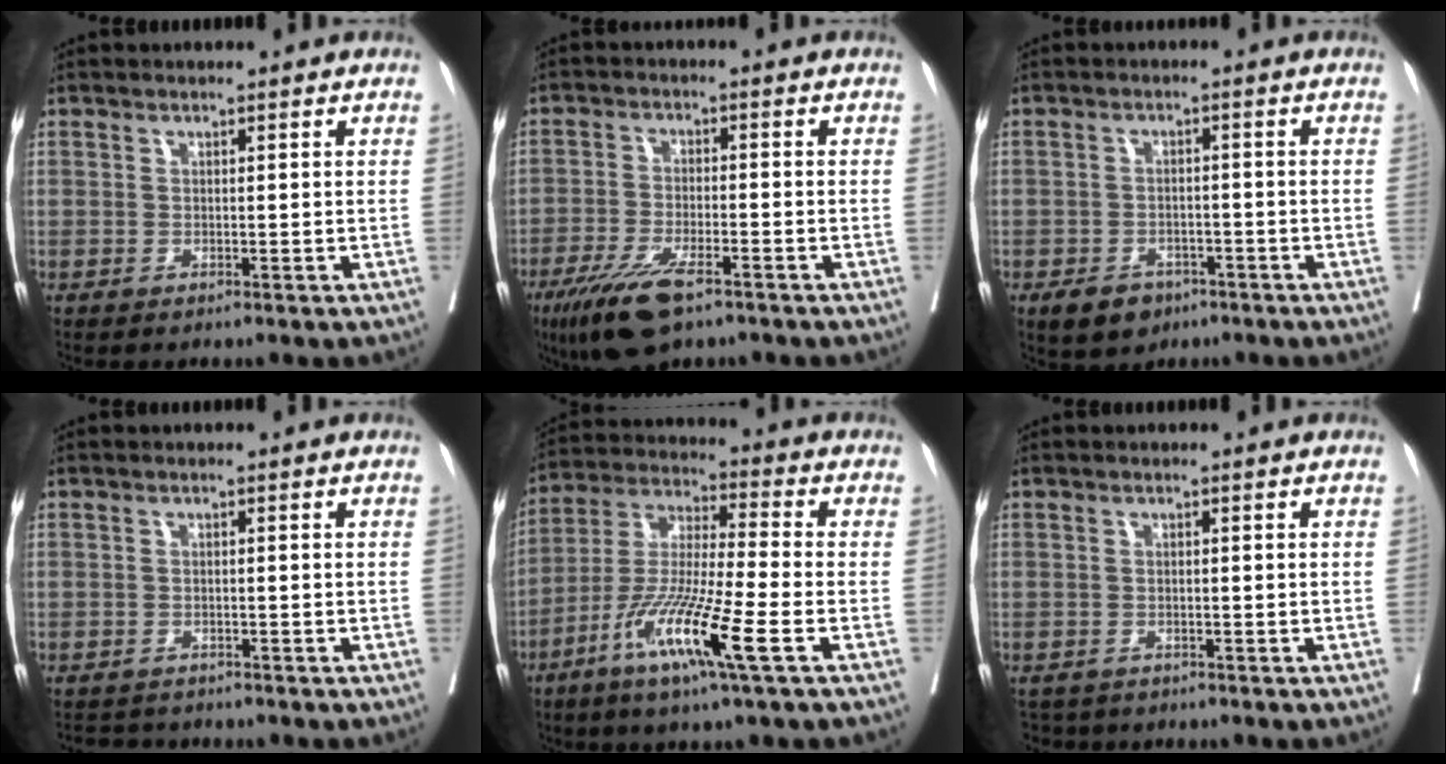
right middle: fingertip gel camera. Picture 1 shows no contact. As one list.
[{"total": 8.8, "force": [-5.8, 2.1, 6.2], "torque": [-0.118, -0.018, -0.101]}, {"total": 4.9, "force": [-3.0, 3.2, 2.0], "torque": [-0.032, 0.002, -0.042]}, {"total": 3.2, "force": [-3.0, 1.1, 0.0], "torque": [0.002, -0.006, -0.048]}, {"total": 14.0, "force": [-6.3, -0.2, 12.5], "torque": [-0.257, -0.026, -0.124]}, {"total": 2.6, "force": [-2.3, 1.3, 0.0], "torque": [-0.001, -0.002, -0.037]}]